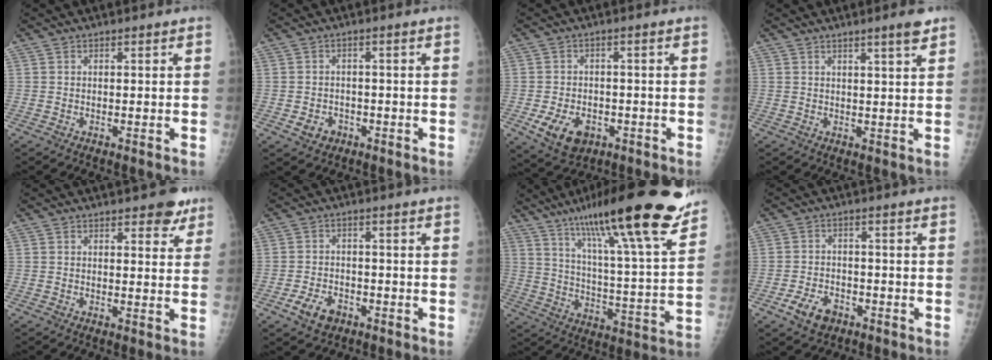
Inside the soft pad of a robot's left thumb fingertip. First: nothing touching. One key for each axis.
{"total": 3.4, "fx": -1.4, "fy": 2.8, "fz": 1.2, "tx": -0.008, "ty": 0.011, "tz": -0.016}
{"total": 8.2, "fx": -3.3, "fy": 5.6, "fz": 5.0, "tx": -0.080, "ty": 0.012, "tz": -0.042}
{"total": 3.8, "fx": 2.7, "fy": -0.1, "fz": 2.7, "tx": -0.039, "ty": -0.019, "tz": 0.040}
{"total": 4.3, "fx": 2.9, "fy": 2.0, "fz": 2.4, "tx": -0.003, "ty": -0.013, "tz": 0.033}
{"total": 5.1, "fx": -2.8, "fy": 3.2, "fz": 2.8, "tx": -0.045, "ty": 0.017, "tz": -0.046}
{"total": 26.0, "fx": 18.2, "fy": 3.2, "fz": 18.2, "tx": -0.271, "ty": -0.058, "tz": 0.282}
{"total": 5.7, "fx": -3.2, "fy": 3.6, "fz": 3.0, "tx": -0.047, "ty": 0.019, "tz": -0.053}